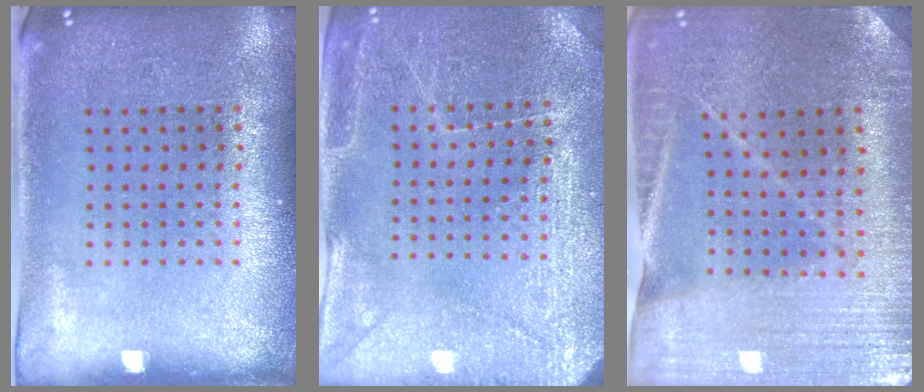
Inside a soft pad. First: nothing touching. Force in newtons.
{"total": 2.9, "press": 2.9, "slide": 0.2}
{"total": 1.7, "press": 1.7, "slide": 0.1}